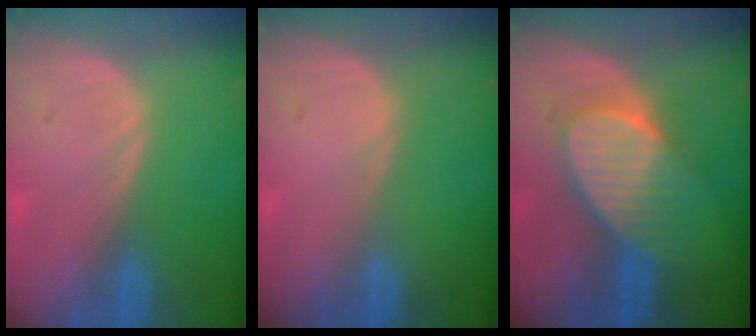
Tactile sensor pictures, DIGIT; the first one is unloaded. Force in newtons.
{"total": 0.0}
{"total": 7.3, "press": 7.3, "slide": 0.7}